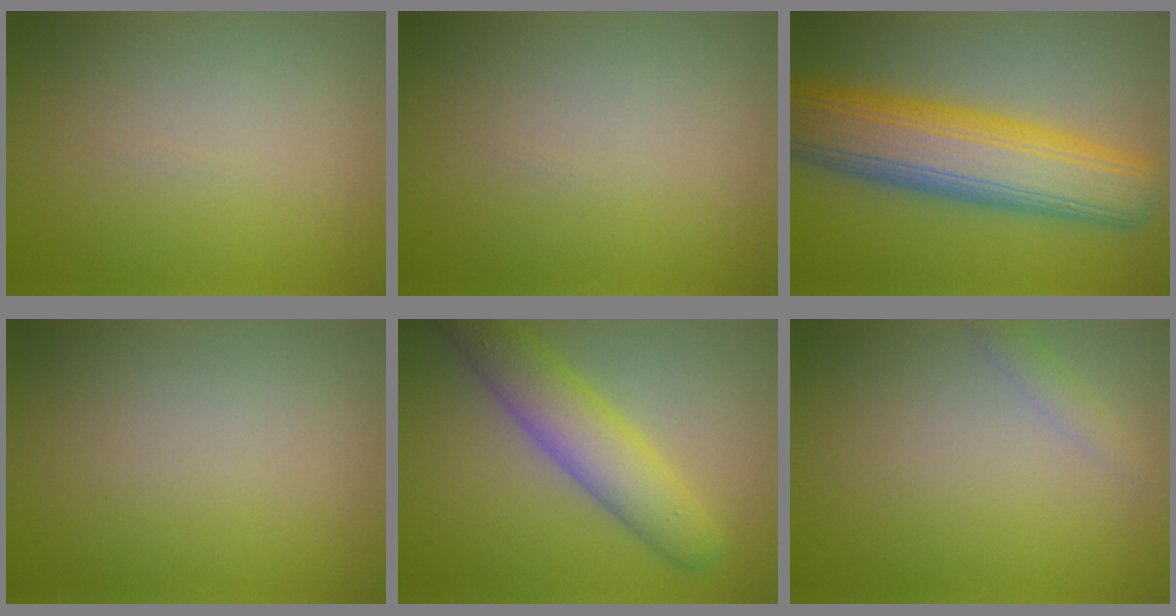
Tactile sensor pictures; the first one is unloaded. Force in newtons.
{"total": 0.0}
{"total": 11.2, "press": 11.2, "slide": 0.4}
{"total": 0.0}
{"total": 6.2, "press": 6.2, "slide": 0.3}
{"total": 1.2, "press": 1.2, "slide": 0.1}